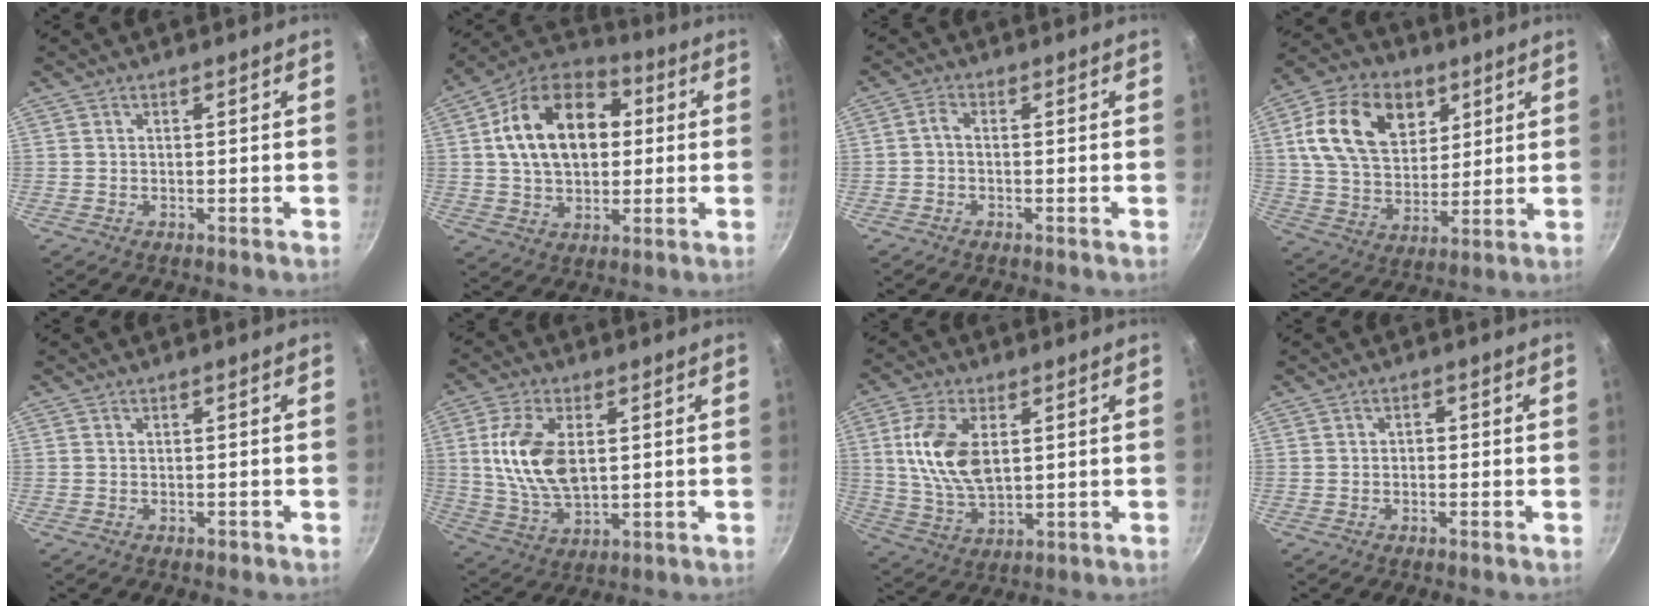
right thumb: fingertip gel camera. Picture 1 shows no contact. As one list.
[{"total": 19.1, "force": [3.1, 12.9, 13.7], "torque": [-0.200, 0.025, 0.036]}, {"total": 1.9, "force": [-0.7, 0.9, 1.5], "torque": [-0.038, 0.011, -0.020]}, {"total": 18.3, "force": [6.5, 12.8, 11.4], "torque": [-0.179, -0.012, 0.109]}, {"total": 0.7, "force": [-0.3, 0.5, 0.3], "torque": [-0.002, 0.002, -0.004]}, {"total": 12.9, "force": [2.1, 7.2, 10.5], "torque": [-0.197, -0.011, 0.044]}, {"total": 12.5, "force": [2.6, 6.9, 10.1], "torque": [-0.191, -0.013, 0.054]}, {"total": 1.1, "force": [-0.3, 0.9, 0.6], "torque": [-0.008, 0.005, -0.007]}]